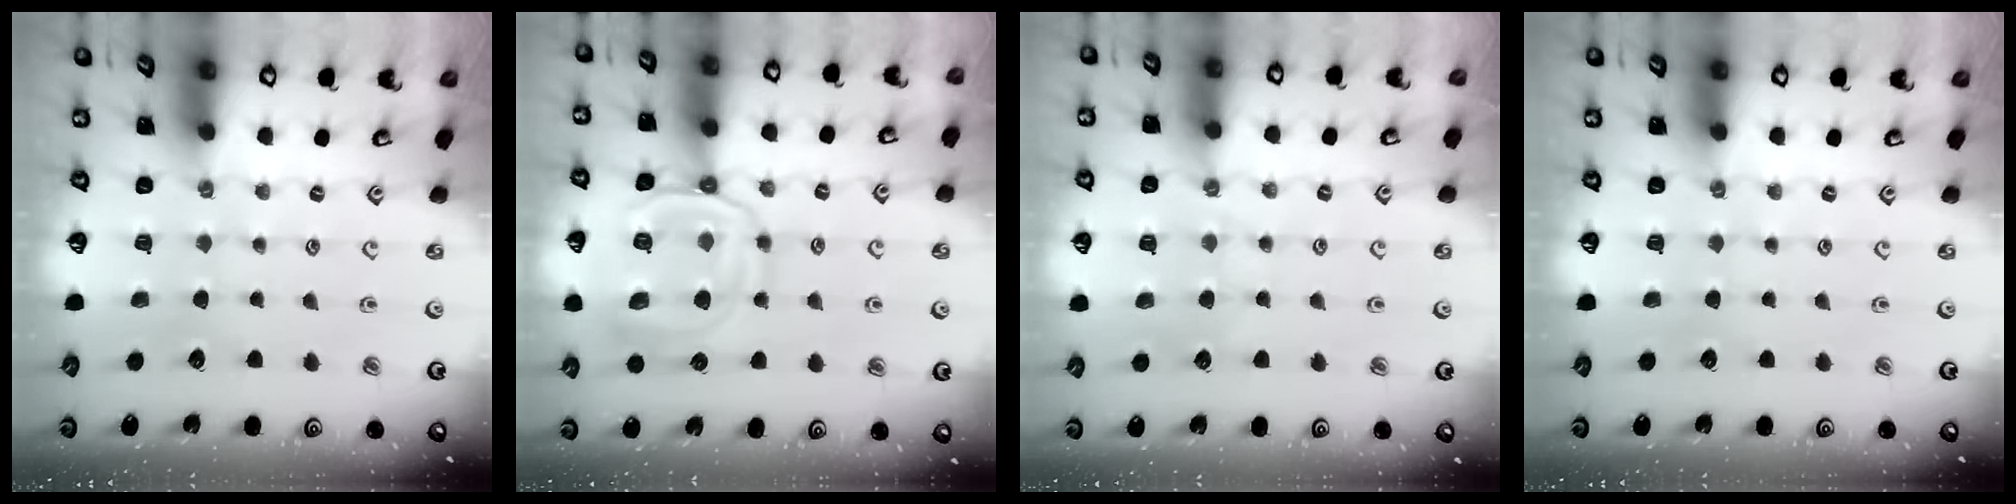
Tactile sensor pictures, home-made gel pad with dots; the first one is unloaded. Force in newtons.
{"total": 14.7, "press": 14.6, "slide": 1.4}
{"total": 4.7, "press": 4.6, "slide": 0.6}
{"total": 0.0}